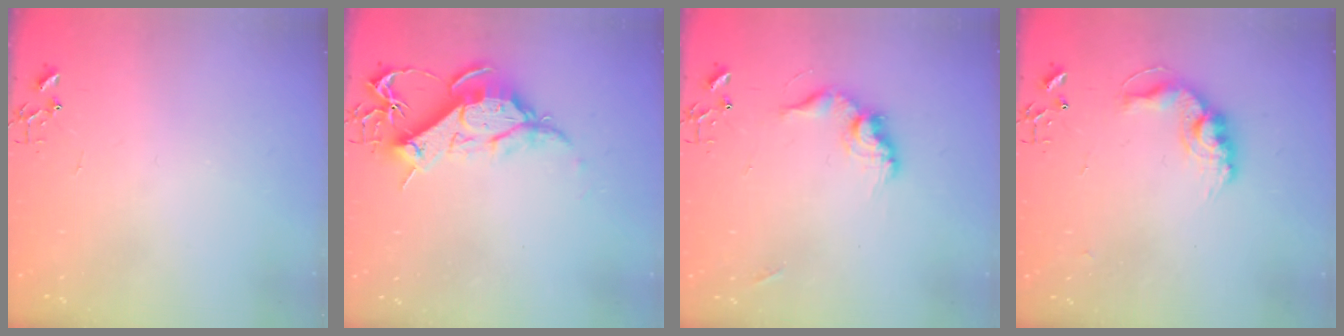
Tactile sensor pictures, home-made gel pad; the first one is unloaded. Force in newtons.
{"total": 12.5, "press": 12.4, "slide": 1.3}
{"total": 12.6, "press": 12.6, "slide": 0.7}
{"total": 13.8, "press": 13.8, "slide": 1.0}